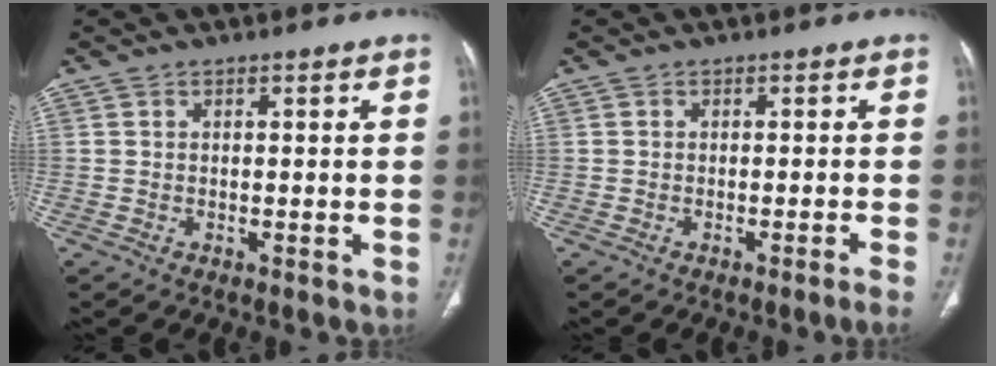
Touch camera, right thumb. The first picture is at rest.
{"total": 1.9, "force": [-1.4, -0.7, 1.0], "torque": [-0.023, 0.008, -0.017]}